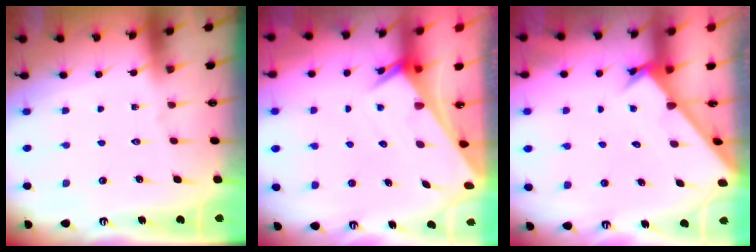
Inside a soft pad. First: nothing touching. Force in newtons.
{"total": 3.0, "press": 2.9, "slide": 0.3}
{"total": 2.7, "press": 2.7, "slide": 0.3}